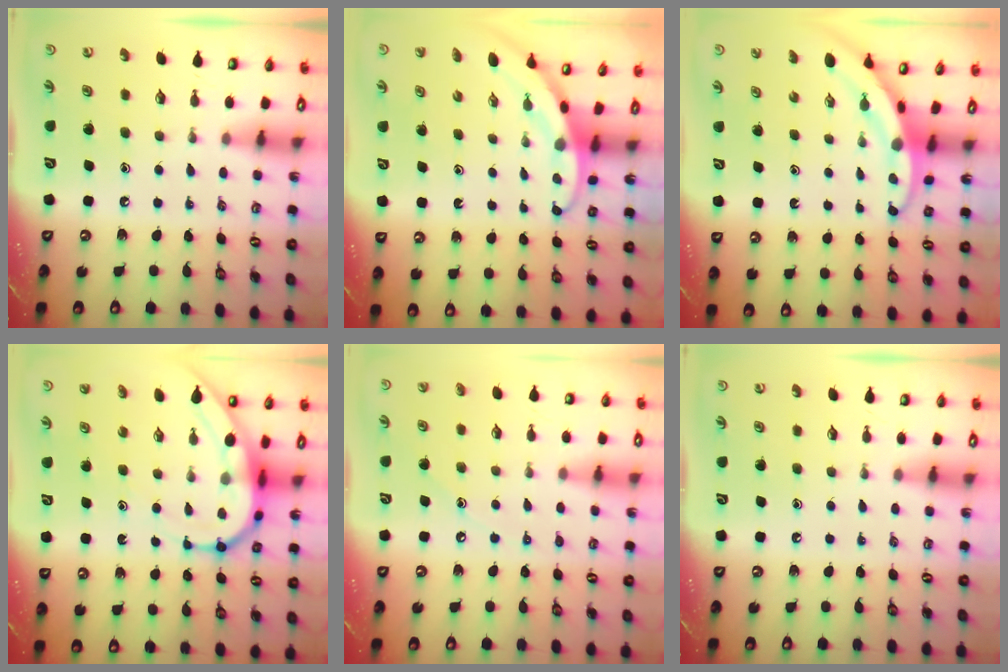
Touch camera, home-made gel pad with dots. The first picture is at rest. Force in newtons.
{"total": 2.7, "press": 2.7, "slide": 0.0}
{"total": 3.3, "press": 3.3, "slide": 0.3}
{"total": 9.1, "press": 9.1, "slide": 0.8}
{"total": 4.3, "press": 4.3, "slide": 0.5}
{"total": 0.0}